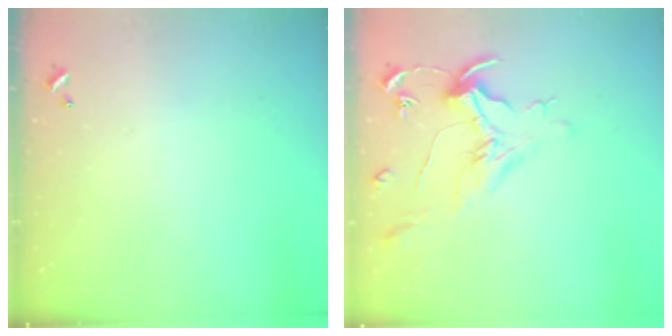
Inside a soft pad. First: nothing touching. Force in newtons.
{"total": 1.6, "press": 1.4, "slide": 0.7}